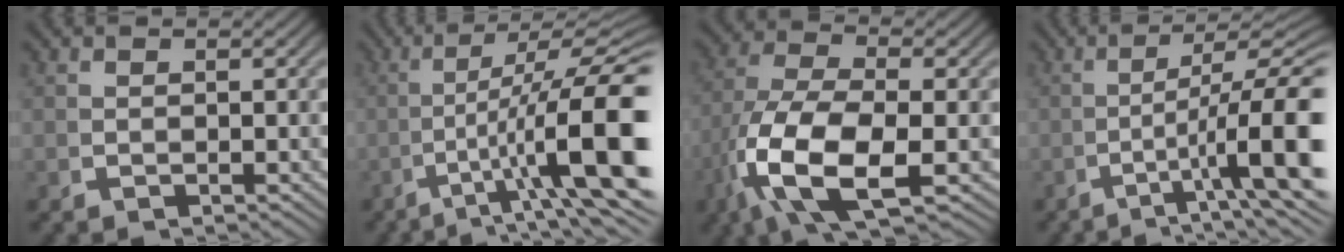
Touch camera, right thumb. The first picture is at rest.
{"total": 11.1, "force": [-1.2, 4.2, 10.2], "torque": [-0.175, -0.026, 0.001]}
{"total": 10.5, "force": [-1.9, 5.3, 8.9], "torque": [-0.220, -0.050, -0.001]}
{"total": 8.9, "force": [-1.4, 3.4, 8.1], "torque": [-0.130, -0.015, -0.011]}